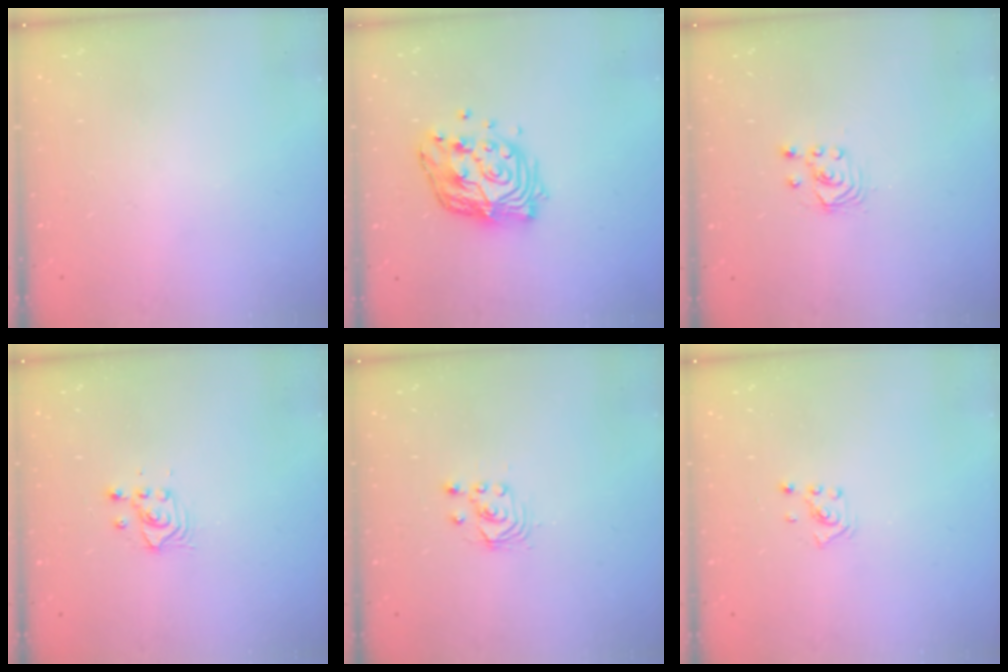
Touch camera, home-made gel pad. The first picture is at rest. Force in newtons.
{"total": 14.3, "press": 14.2, "slide": 1.2}
{"total": 1.7, "press": 1.7, "slide": 0.2}
{"total": 3.6, "press": 3.6, "slide": 0.3}
{"total": 2.5, "press": 2.5, "slide": 0.2}
{"total": 2.0, "press": 2.0, "slide": 0.6}